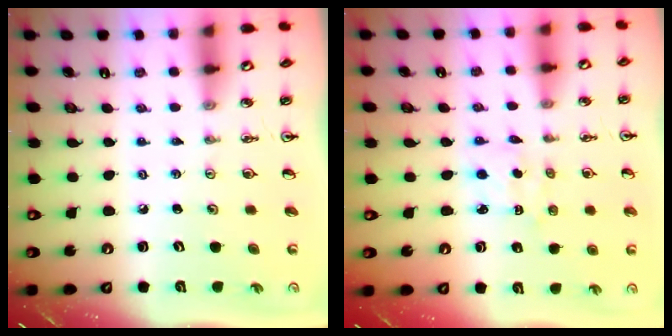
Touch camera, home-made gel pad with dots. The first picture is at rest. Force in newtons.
{"total": 1.9, "press": 1.8, "slide": 0.6}